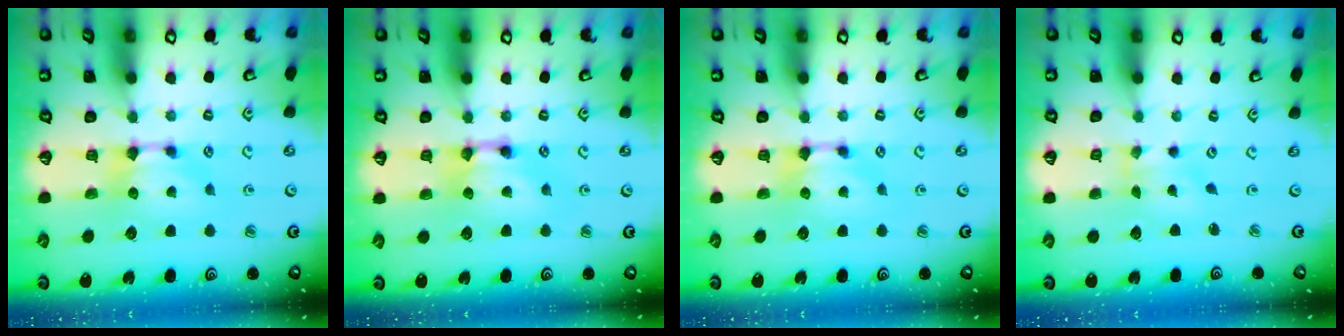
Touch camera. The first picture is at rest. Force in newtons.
{"total": 2.6, "press": 2.6, "slide": 0.2}
{"total": 0.0}
{"total": 2.1, "press": 1.8, "slide": 1.1}